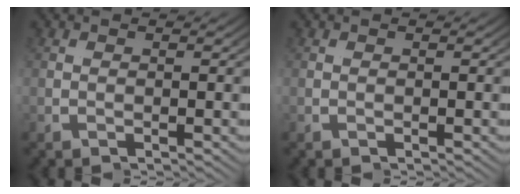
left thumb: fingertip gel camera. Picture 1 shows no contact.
{"total": 0.0}